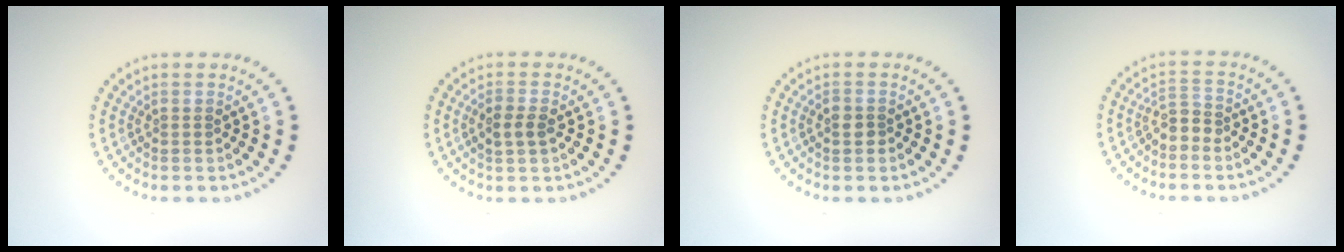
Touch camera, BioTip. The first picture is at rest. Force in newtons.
{"total": 1.7, "press": 1.7, "slide": 0.3}
{"total": 1.4, "press": 1.3, "slide": 0.4}
{"total": 1.8, "press": 1.4, "slide": 1.0}